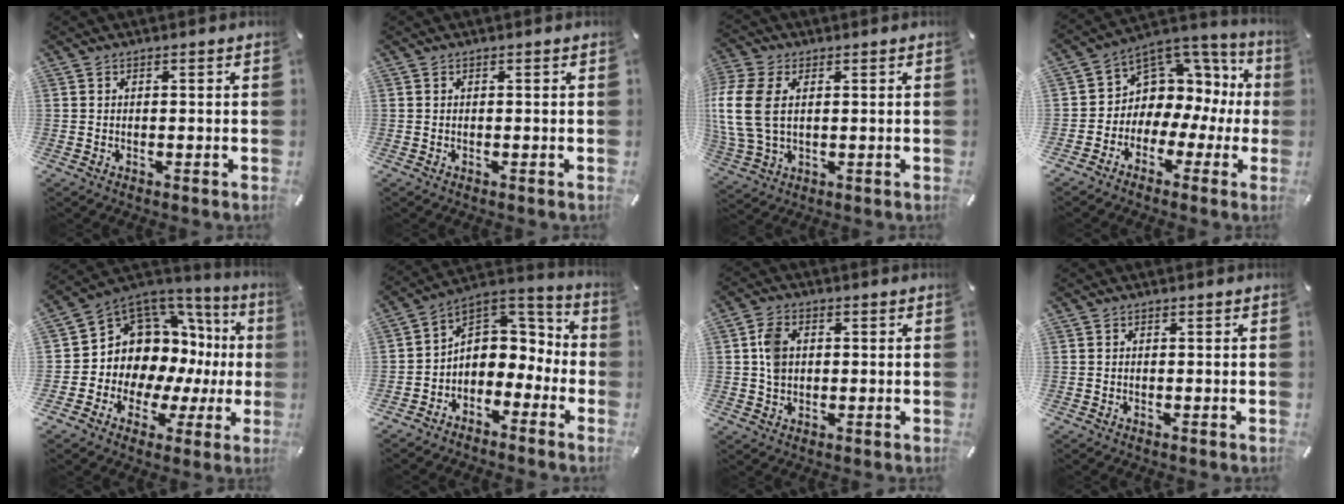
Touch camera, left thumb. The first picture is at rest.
{"total": 0.0}
{"total": 11.1, "force": [1.9, 7.5, 7.9], "torque": [-0.199, 0.000, 0.034]}
{"total": 6.8, "force": [1.6, 6.3, 1.8], "torque": [-0.028, -0.042, 0.028]}
{"total": 10.8, "force": [3.4, 9.4, 4.0], "torque": [-0.074, -0.063, 0.077]}
{"total": 8.0, "force": [-0.5, 7.4, 3.1], "torque": [-0.052, -0.002, -0.003]}
{"total": 5.2, "force": [0.6, 4.0, 3.2], "torque": [-0.056, 0.008, 0.011]}
{"total": 0.0}